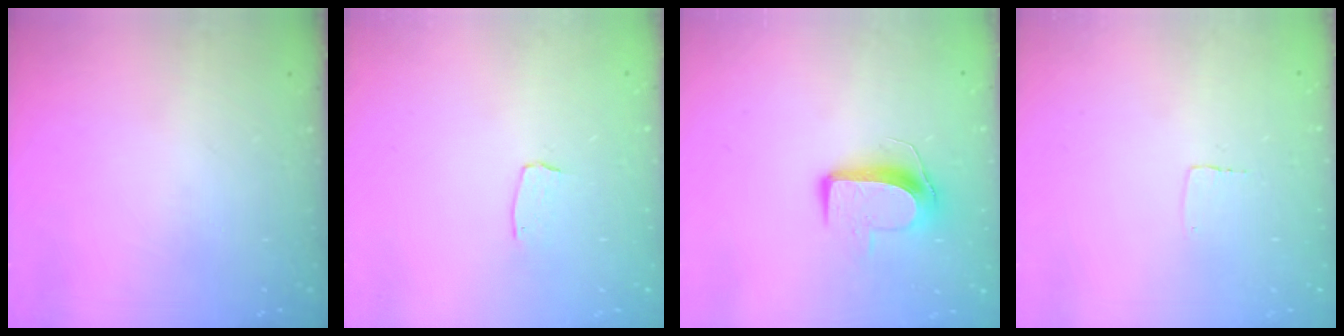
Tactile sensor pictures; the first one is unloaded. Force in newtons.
{"total": 4.0, "press": 3.9, "slide": 0.2}
{"total": 9.1, "press": 9.1, "slide": 0.1}
{"total": 2.3, "press": 2.3, "slide": 0.1}